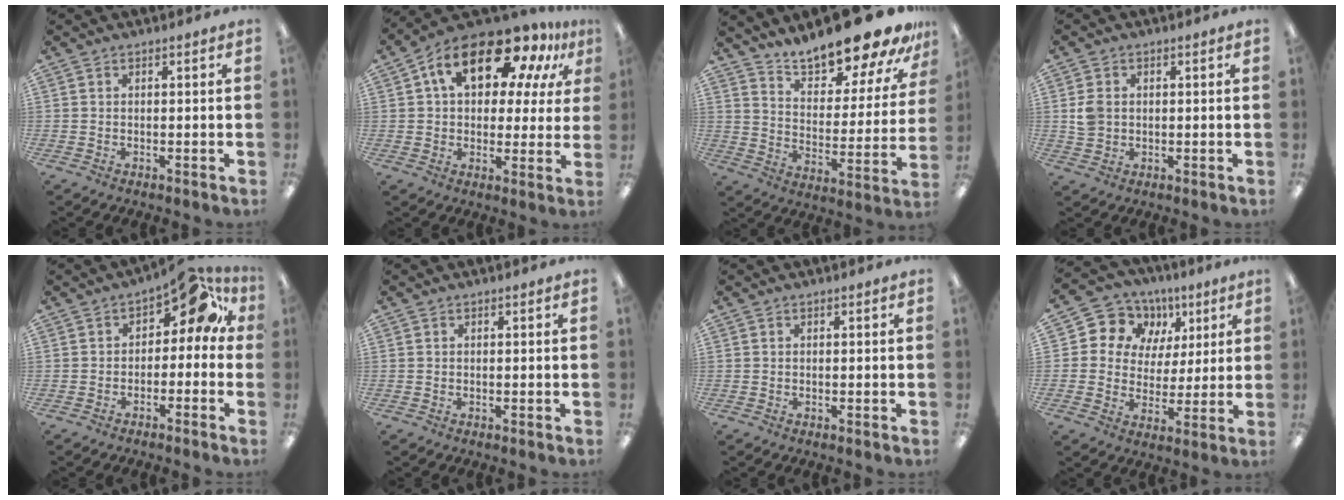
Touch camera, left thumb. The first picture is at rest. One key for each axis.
{"total": 19.3, "fx": 10.3, "fy": 10.2, "fz": 12.7, "tx": -0.216, "ty": -0.033, "tz": 0.177}
{"total": 18.4, "fx": 16.4, "fy": 4.0, "fz": 7.2, "tx": -0.110, "ty": -0.129, "tz": 0.278}
{"total": 4.2, "fx": 0.4, "fy": 3.5, "fz": 2.2, "tx": -0.037, "ty": 0.004, "tz": 0.006}
{"total": 8.7, "fx": 2.9, "fy": 4.8, "fz": 6.6, "tx": -0.090, "ty": -0.010, "tz": 0.048}
{"total": 0.0}
{"total": 0.0}
{"total": 10.1, "fx": 4.3, "fy": 8.9, "fz": 1.9, "tx": -0.046, "ty": -0.024, "tz": 0.085}